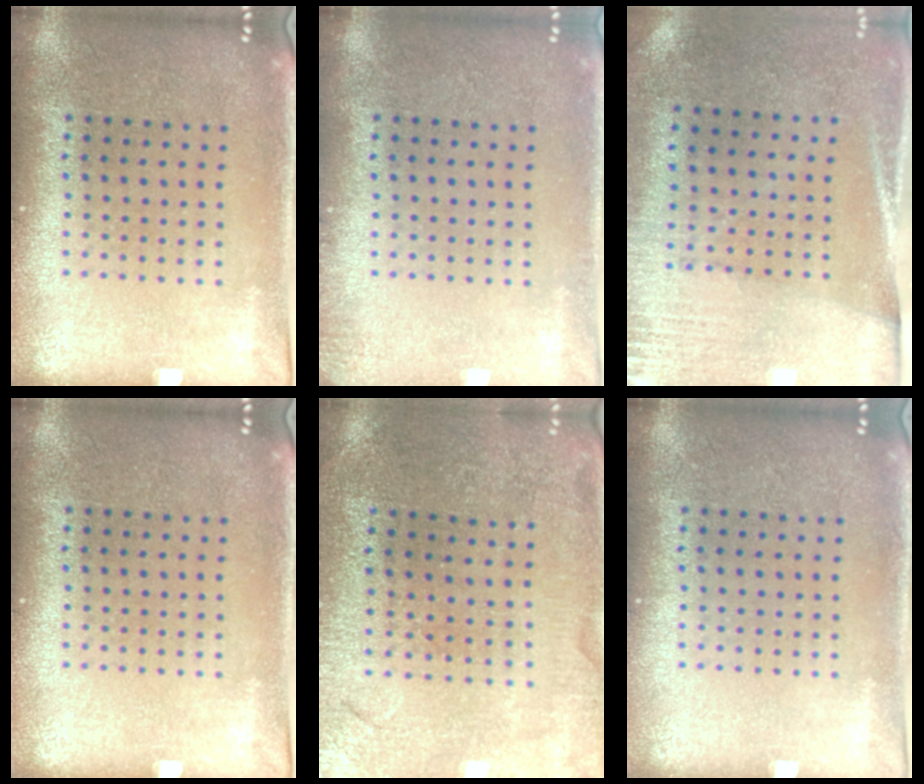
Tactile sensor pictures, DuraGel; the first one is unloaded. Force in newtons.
{"total": 1.0, "press": 1.0, "slide": 0.1}
{"total": 2.7, "press": 2.4, "slide": 1.3}
{"total": 0.0}
{"total": 0.5, "press": 0.5, "slide": 0.2}
{"total": 0.0}